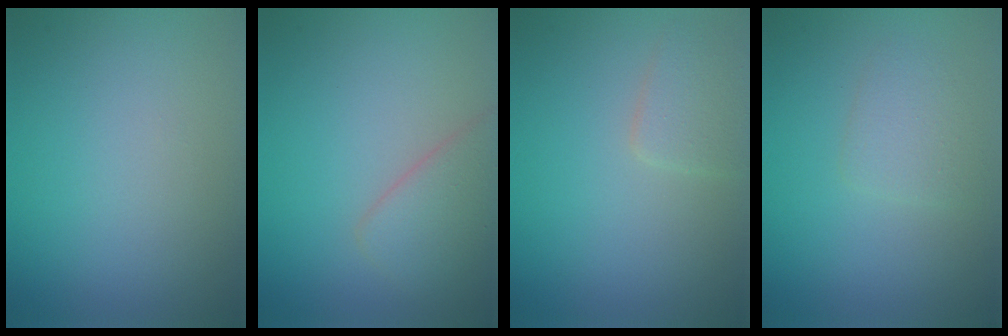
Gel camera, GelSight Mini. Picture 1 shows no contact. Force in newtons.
{"total": 2.9, "press": 2.9, "slide": 0.1}
{"total": 2.1, "press": 2.1, "slide": 0.1}
{"total": 1.9, "press": 1.9, "slide": 0.1}